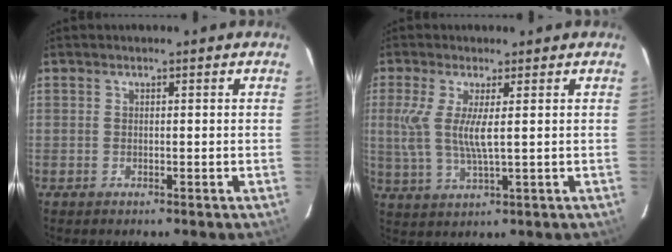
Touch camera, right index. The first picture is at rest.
{"total": 6.8, "force": [1.0, 0.7, 6.7], "torque": [-0.147, -0.011, 0.023]}